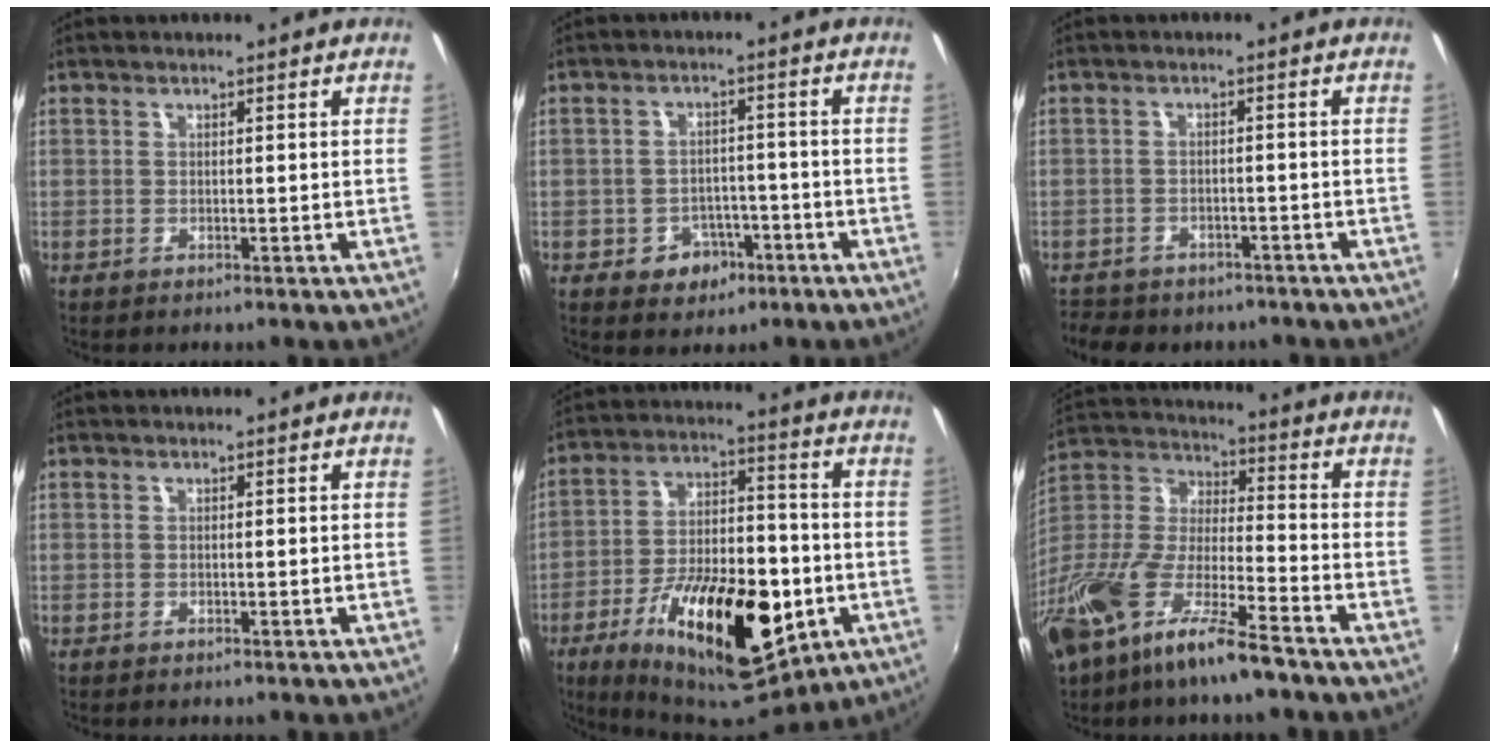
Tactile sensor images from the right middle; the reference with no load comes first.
{"total": 4.8, "force": [-2.5, 3.8, 1.6], "torque": [-0.038, 0.011, -0.022]}
{"total": 8.3, "force": [-6.6, 4.0, 2.9], "torque": [-0.077, -0.012, -0.095]}
{"total": 0.0}
{"total": 25.5, "force": [-10.2, 11.4, 20.4], "torque": [-0.364, -0.023, -0.141]}
{"total": 20.0, "force": [-12.3, 5.6, 14.7], "torque": [-0.300, -0.025, -0.236]}